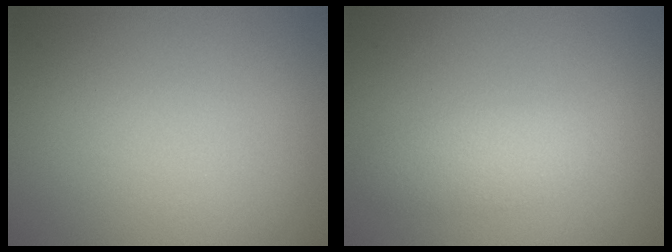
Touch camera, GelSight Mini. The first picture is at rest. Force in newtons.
{"total": 2.5, "press": 2.5, "slide": 0.1}